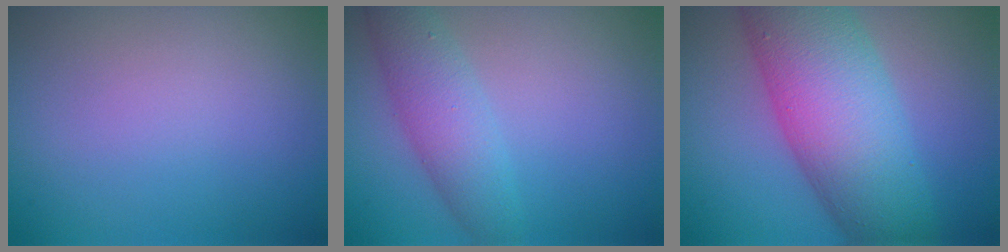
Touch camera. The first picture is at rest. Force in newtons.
{"total": 4.0, "press": 4.0, "slide": 0.1}
{"total": 12.8, "press": 12.8, "slide": 0.3}